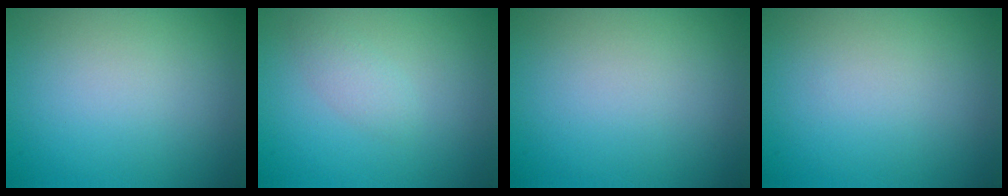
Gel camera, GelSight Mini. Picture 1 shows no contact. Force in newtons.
{"total": 1.3, "press": 1.3, "slide": 0.0}
{"total": 0.0}
{"total": 0.0}